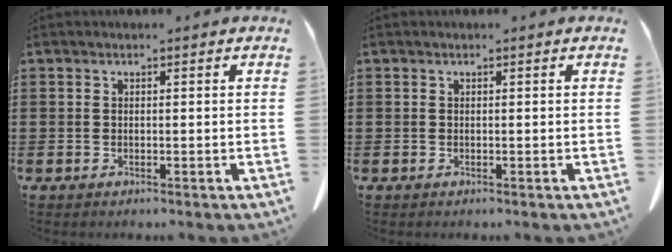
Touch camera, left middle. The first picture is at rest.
{"total": 0.0}